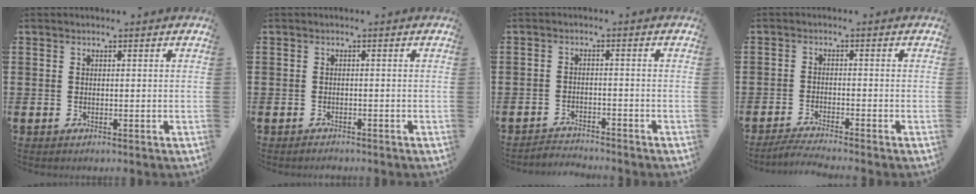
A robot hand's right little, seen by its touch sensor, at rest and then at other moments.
{"total": 0.7, "force": [-0.7, 0.1, 0.0], "torque": [-0.003, -0.002, -0.015]}
{"total": 2.4, "force": [-2.4, 0.0, -0.3], "torque": [-0.003, 0.003, -0.054]}
{"total": 2.2, "force": [-2.0, -0.2, 0.9], "torque": [-0.015, 0.002, -0.038]}